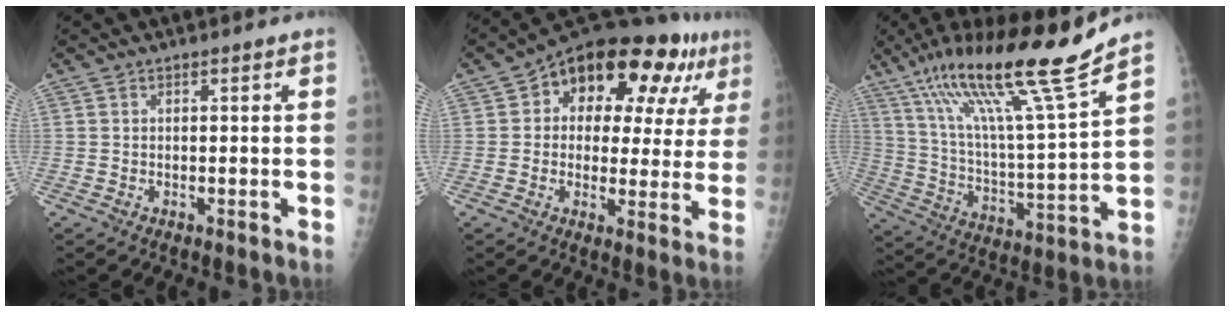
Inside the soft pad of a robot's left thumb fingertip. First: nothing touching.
{"total": 20.1, "force": [8.5, 10.8, 14.8], "torque": [-0.155, 0.014, 0.112]}
{"total": 21.8, "force": [14.8, 0.7, 16.0], "torque": [-0.258, -0.058, 0.260]}